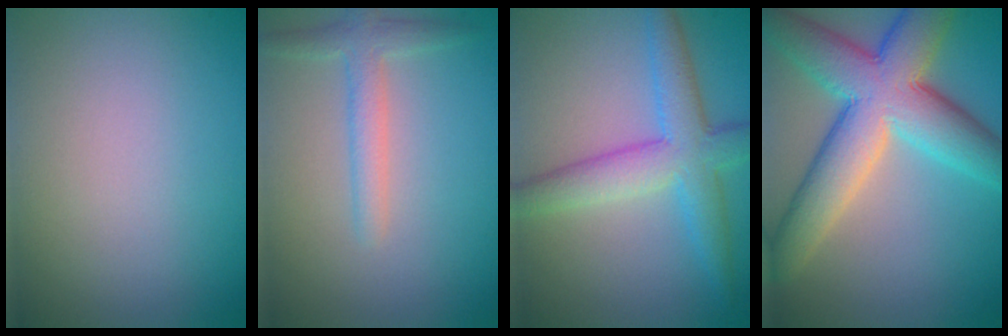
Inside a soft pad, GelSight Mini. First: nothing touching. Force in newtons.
{"total": 2.4, "press": 2.4, "slide": 0.1}
{"total": 5.5, "press": 5.5, "slide": 0.1}
{"total": 10.4, "press": 10.4, "slide": 0.7}